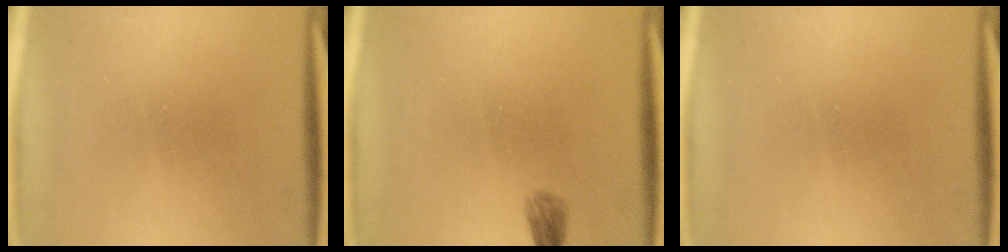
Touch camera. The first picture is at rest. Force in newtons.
{"total": 1.7}
{"total": 0.0}